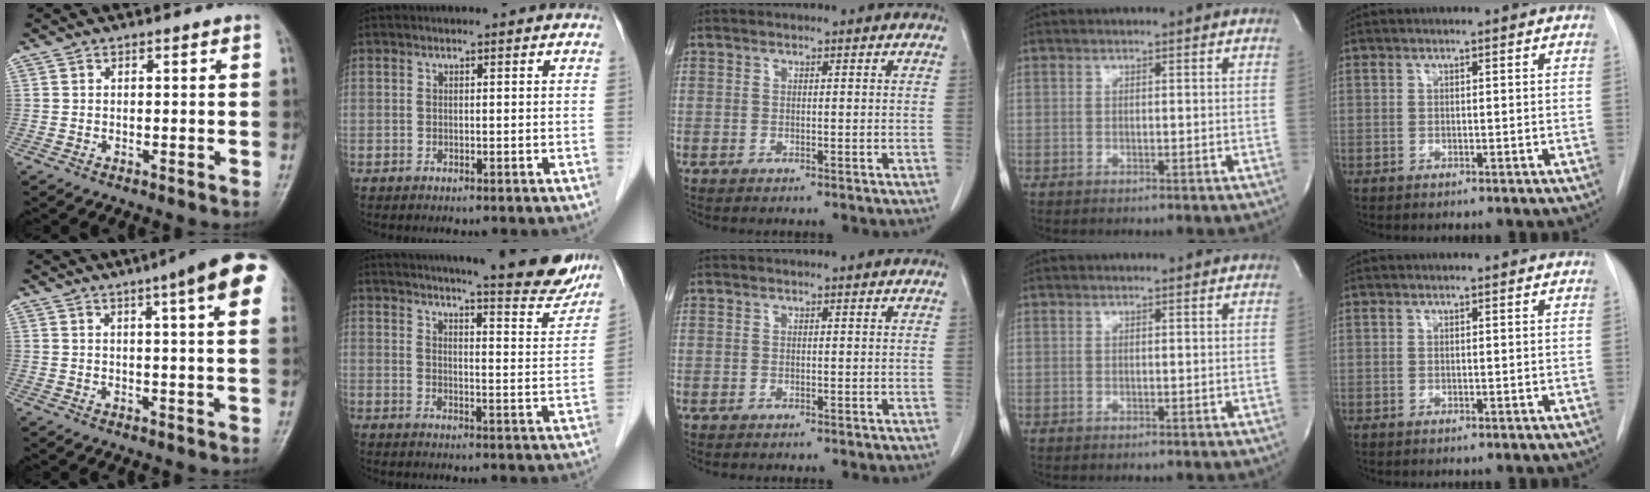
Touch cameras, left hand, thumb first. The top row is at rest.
{"thumb": {"total": 14.7, "force": [7.1, 2.3, 12.6], "torque": [-0.158, 0.000, 0.081]}, "index": {"total": 18.7, "force": [16.8, 1.6, 8.1], "torque": [-0.106, -0.052, 0.203]}}